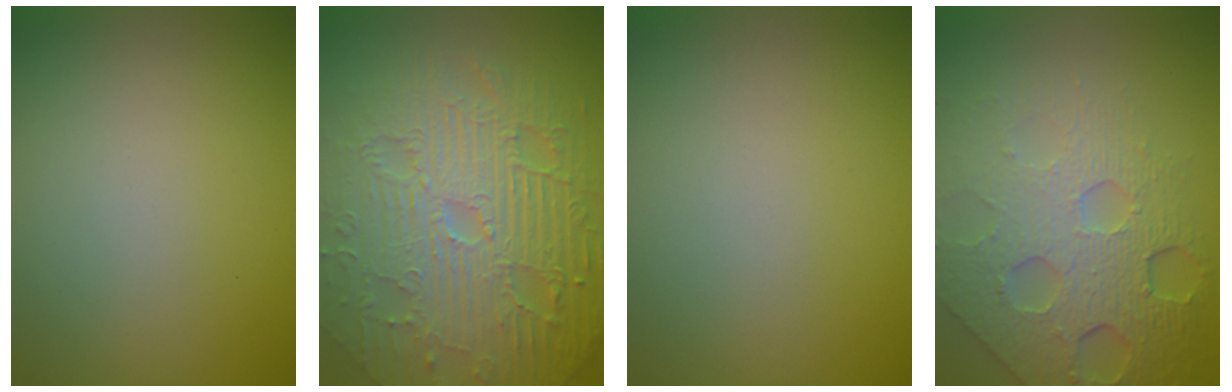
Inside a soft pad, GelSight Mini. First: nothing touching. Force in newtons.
{"total": 11.6, "press": 7.5, "slide": 8.9}
{"total": 0.0}
{"total": 7.9, "press": 5.5, "slide": 5.7}